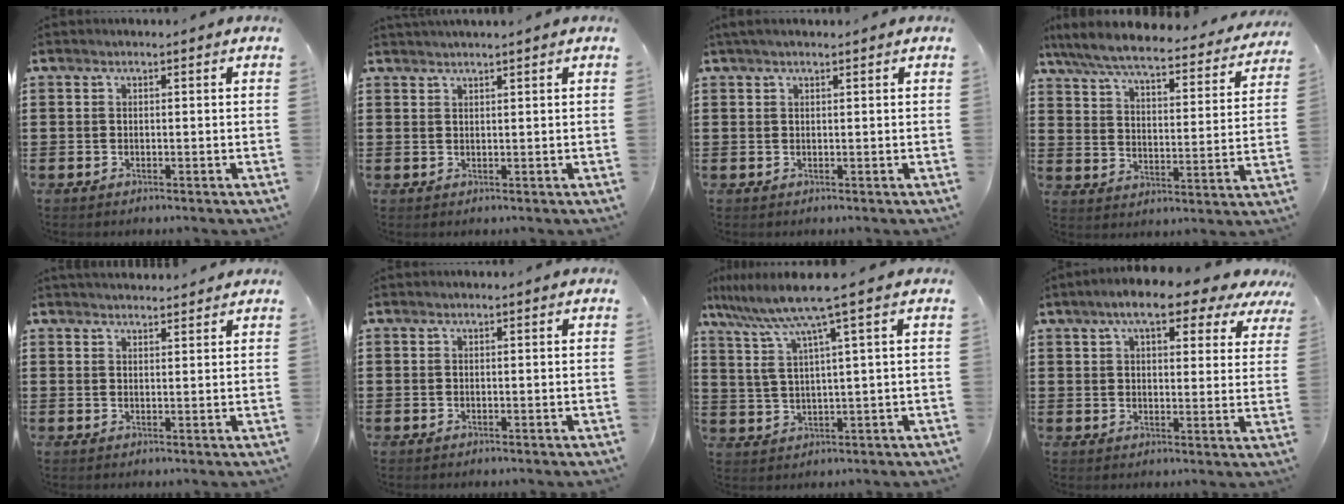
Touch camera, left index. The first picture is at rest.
{"total": 1.2, "force": [1.1, -0.1, 0.4], "torque": [-0.007, 0.000, 0.022]}
{"total": 1.0, "force": [0.7, 0.1, 0.7], "torque": [-0.014, 0.002, 0.012]}
{"total": 6.9, "force": [6.3, 0.4, 2.8], "torque": [-0.083, -0.039, 0.105]}
{"total": 2.0, "force": [2.0, 0.1, 0.0], "torque": [-0.006, -0.003, 0.039]}
{"total": 0.0}
{"total": 7.8, "force": [4.5, -0.2, 6.4], "torque": [-0.148, -0.024, 0.069]}
{"total": 8.4, "force": [6.1, 2.5, 5.2], "torque": [-0.088, -0.013, 0.100]}